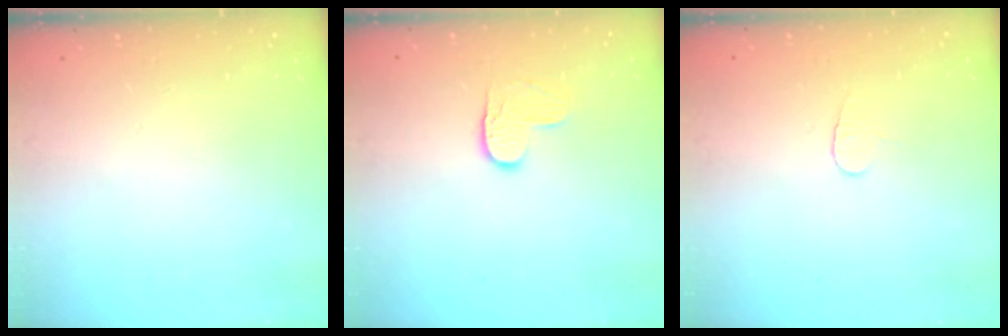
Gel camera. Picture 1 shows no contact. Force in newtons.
{"total": 4.7, "press": 4.7, "slide": 0.2}
{"total": 4.3, "press": 4.3, "slide": 0.3}